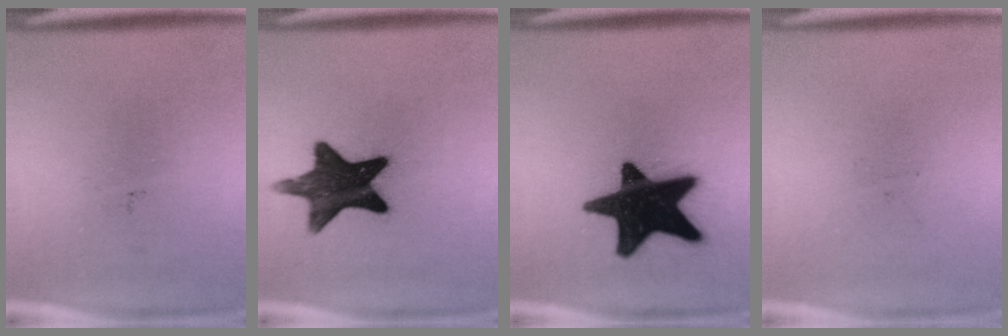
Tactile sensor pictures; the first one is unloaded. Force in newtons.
{"total": 14.5}
{"total": 19.7}
{"total": 0.0}